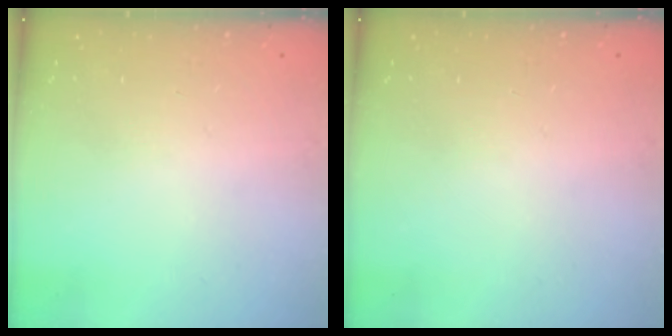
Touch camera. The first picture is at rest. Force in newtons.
{"total": 0.0}